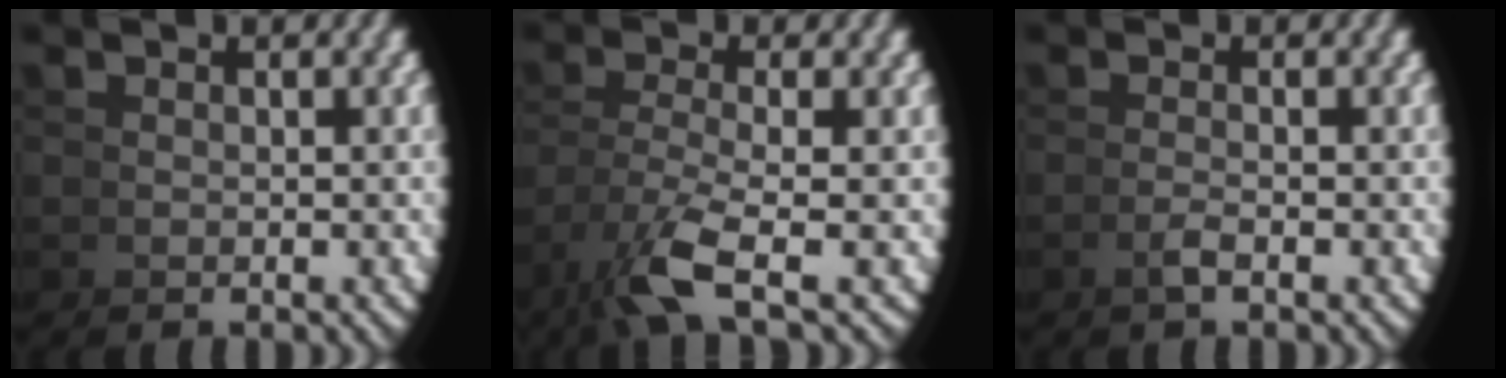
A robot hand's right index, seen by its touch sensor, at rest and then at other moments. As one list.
[{"total": 4.0, "force": [-1.0, 1.1, 3.8], "torque": [-0.083, -0.024, 0.000]}, {"total": 1.3, "force": [-0.5, -1.2, 0.5], "torque": [-0.003, 0.005, -0.009]}]